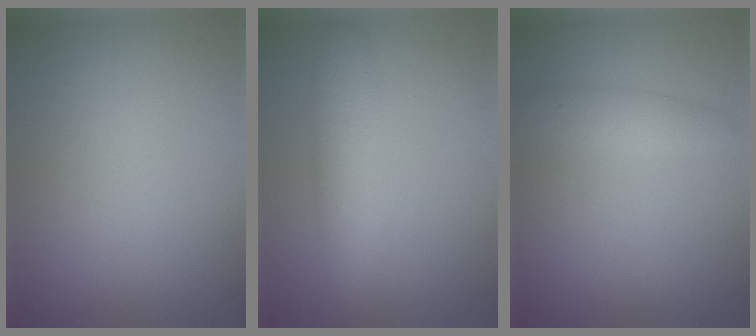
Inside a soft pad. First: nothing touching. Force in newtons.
{"total": 3.8, "press": 3.8, "slide": 0.1}
{"total": 1.7, "press": 1.7, "slide": 0.1}